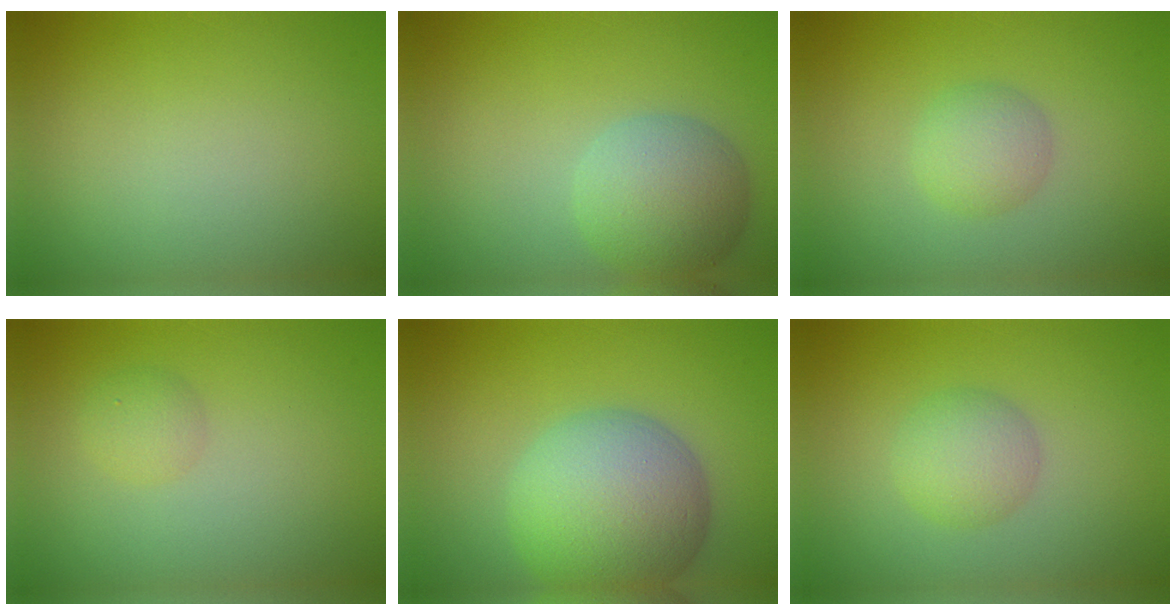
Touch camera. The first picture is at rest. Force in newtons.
{"total": 5.4, "press": 5.4, "slide": 0.4}
{"total": 2.5, "press": 2.5, "slide": 0.1}
{"total": 1.5, "press": 1.5, "slide": 0.0}
{"total": 9.7, "press": 9.7, "slide": 0.6}
{"total": 2.9, "press": 2.9, "slide": 0.1}